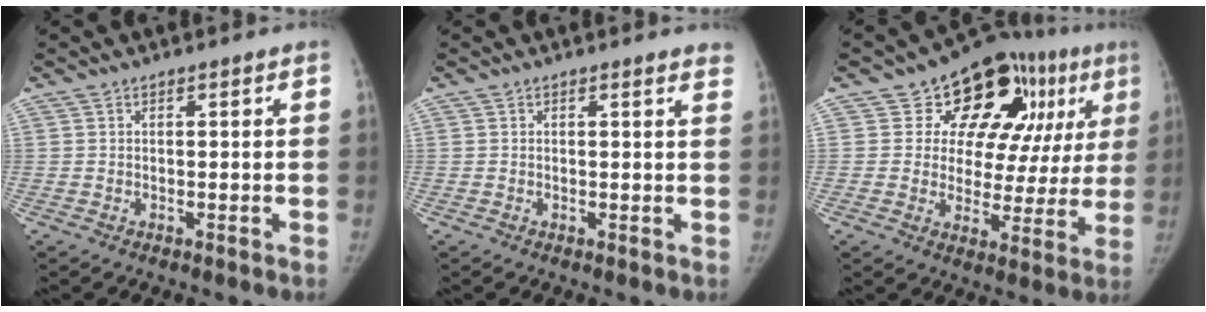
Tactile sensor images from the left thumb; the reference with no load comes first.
{"total": 2.8, "force": [2.5, 0.4, 1.1], "torque": [-0.006, -0.008, 0.014]}
{"total": 20.1, "force": [8.7, 12.3, 13.3], "torque": [-0.113, 0.004, 0.118]}